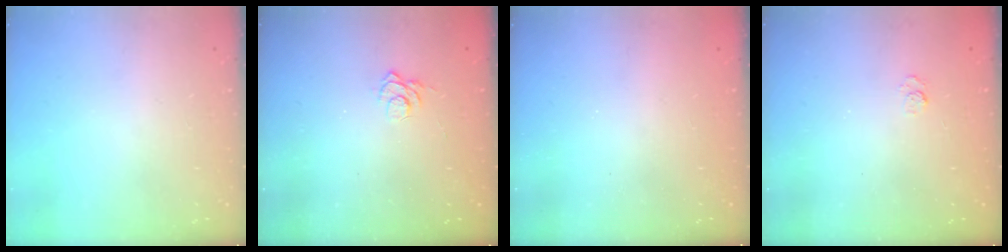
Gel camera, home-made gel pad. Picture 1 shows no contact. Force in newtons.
{"total": 2.8, "press": 2.4, "slide": 1.4}
{"total": 2.5, "press": 2.4, "slide": 0.8}
{"total": 2.1, "press": 1.6, "slide": 1.3}